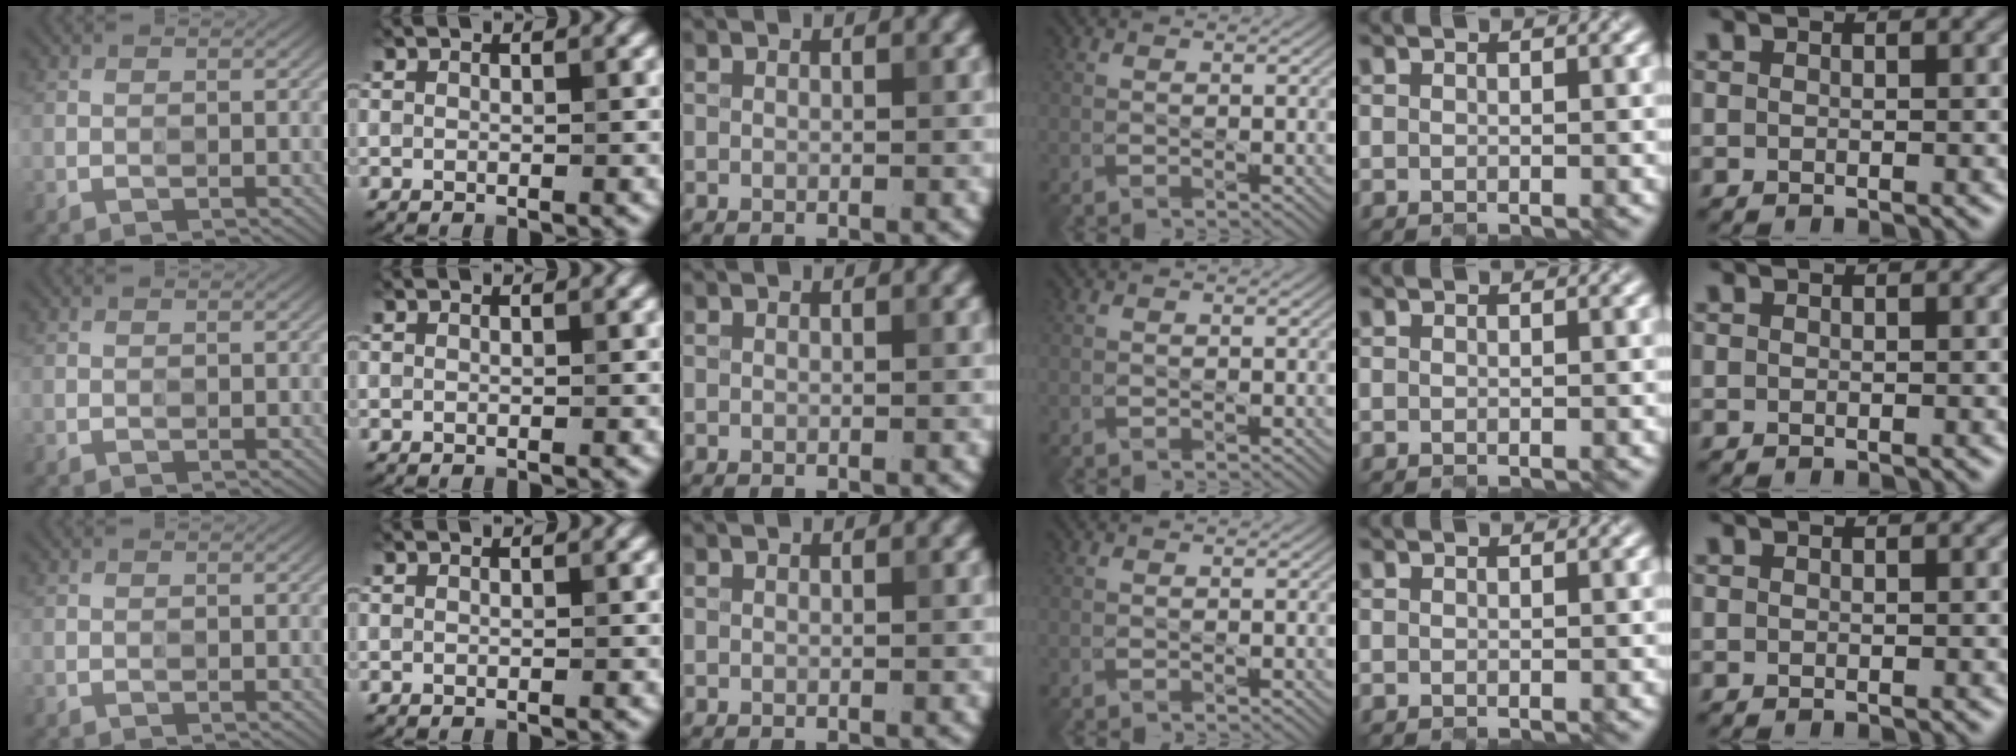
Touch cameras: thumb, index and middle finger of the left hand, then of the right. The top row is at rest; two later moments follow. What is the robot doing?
{"motion": "close", "object": "laptop"}